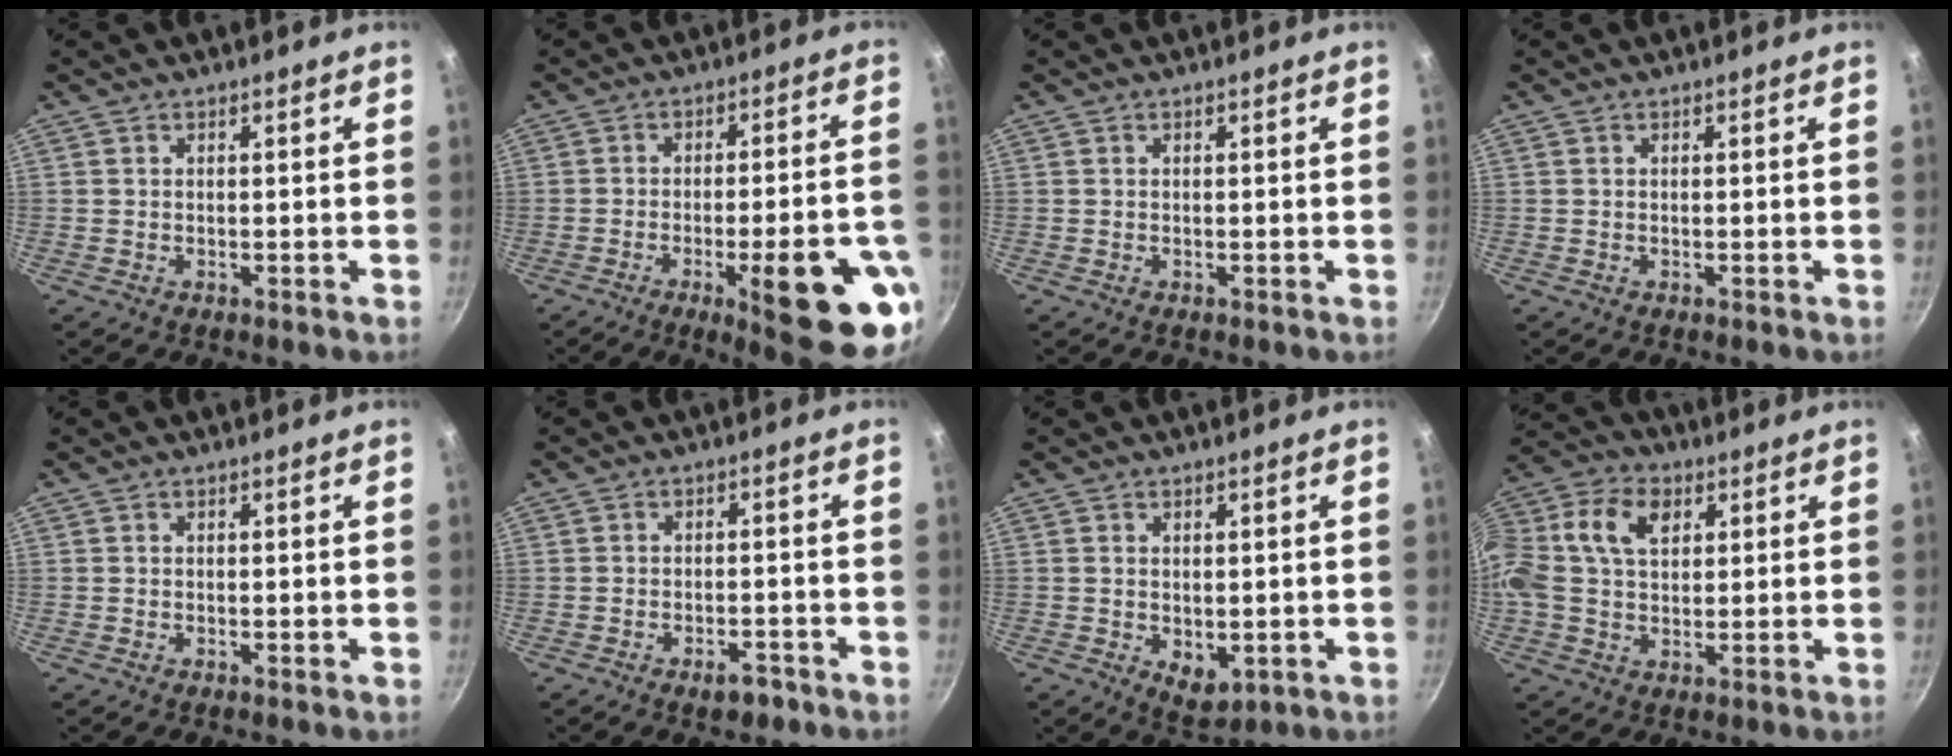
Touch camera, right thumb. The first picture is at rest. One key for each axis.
{"total": 18.4, "fx": -7.1, "fy": 4.6, "fz": 16.4, "tx": -0.187, "ty": 0.023, "tz": -0.088}
{"total": 0.0}
{"total": 0.0}
{"total": 0.0}
{"total": 3.7, "fx": -2.3, "fy": 1.9, "fz": 2.1, "tx": -0.021, "ty": 0.022, "tz": -0.028}
{"total": 4.8, "fx": -0.3, "fy": 3.1, "fz": 3.6, "tx": -0.045, "ty": -0.013, "tz": 0.003}
{"total": 17.5, "fx": 4.3, "fy": 12.2, "fz": 11.9, "tx": -0.251, "ty": 0.031, "tz": 0.064}